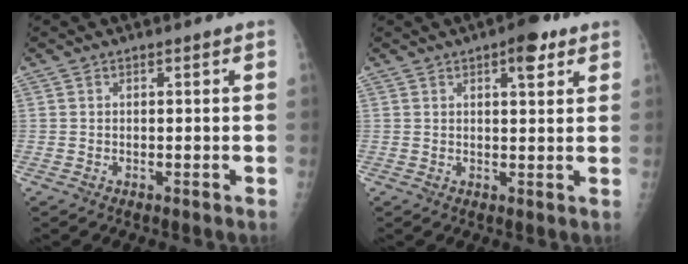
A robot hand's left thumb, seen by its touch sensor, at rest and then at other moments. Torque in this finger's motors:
{"motor_torque": [1.11, 0.41, 0.55, -0.21, 0.18]}